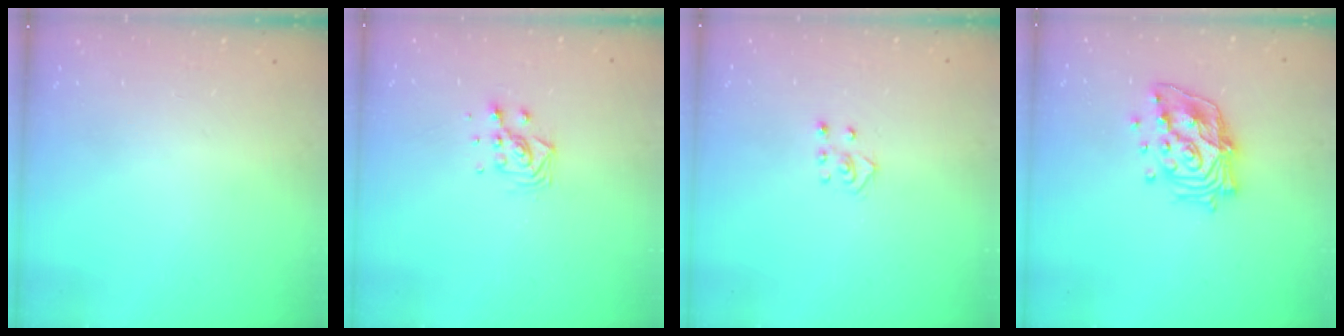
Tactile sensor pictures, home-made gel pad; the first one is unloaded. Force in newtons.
{"total": 6.2, "press": 6.2, "slide": 1.0}
{"total": 3.0, "press": 3.0, "slide": 0.3}
{"total": 16.8, "press": 16.7, "slide": 2.2}